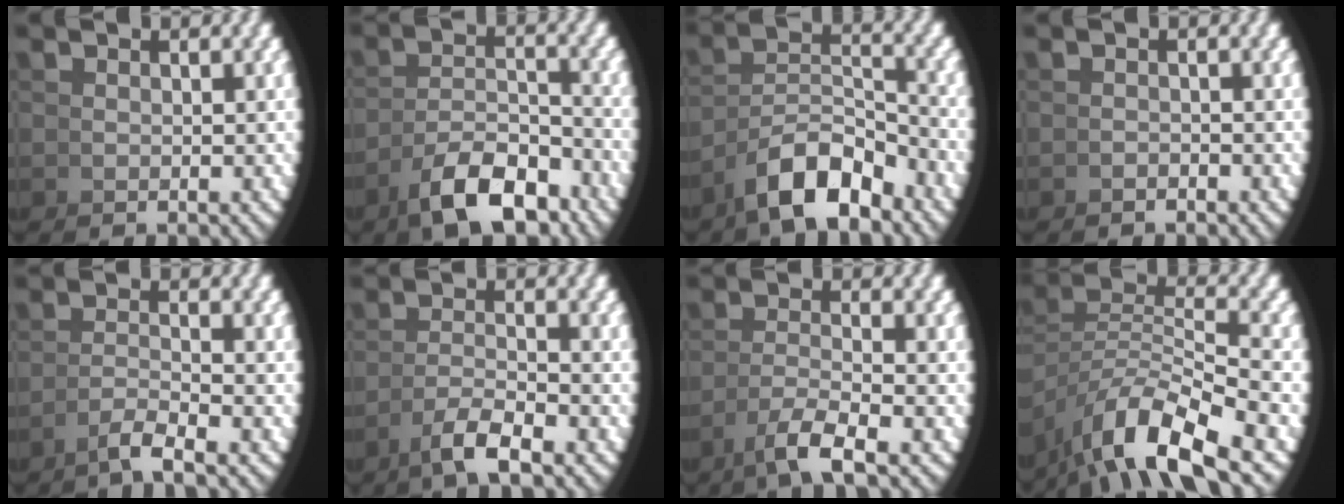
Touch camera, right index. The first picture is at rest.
{"total": 6.4, "force": [-4.2, 2.5, 4.2], "torque": [-0.067, -0.018, -0.057]}
{"total": 6.2, "force": [-3.3, 3.3, 4.0], "torque": [-0.074, -0.017, -0.047]}
{"total": 1.5, "force": [-1.0, -1.0, -0.7], "torque": [0.018, 0.000, -0.020]}
{"total": 2.3, "force": [-1.5, -1.0, 1.4], "torque": [-0.015, 0.004, -0.029]}
{"total": 2.9, "force": [-1.7, -0.1, 2.3], "torque": [-0.037, -0.003, -0.027]}
{"total": 3.4, "force": [-1.7, 0.1, 3.0], "torque": [-0.054, -0.009, -0.019]}
{"total": 6.2, "force": [-2.0, 3.3, 4.8], "torque": [-0.096, -0.006, -0.026]}